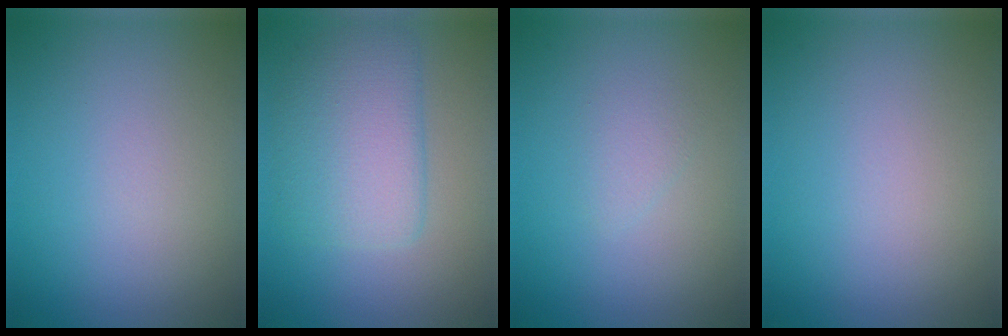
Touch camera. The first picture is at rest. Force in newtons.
{"total": 4.9, "press": 4.9, "slide": 0.2}
{"total": 1.0, "press": 1.0, "slide": 0.0}
{"total": 0.0}